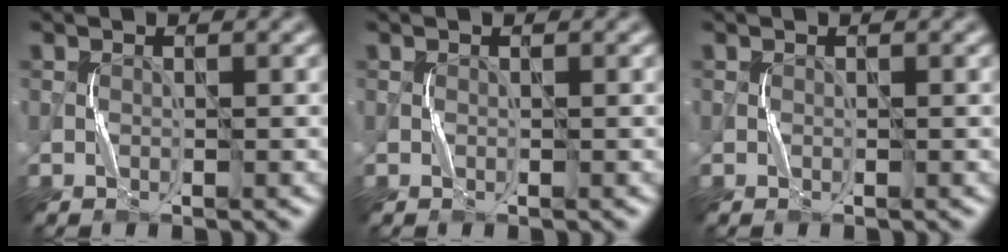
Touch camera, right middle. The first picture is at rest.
{"total": 0.0}
{"total": 0.0}